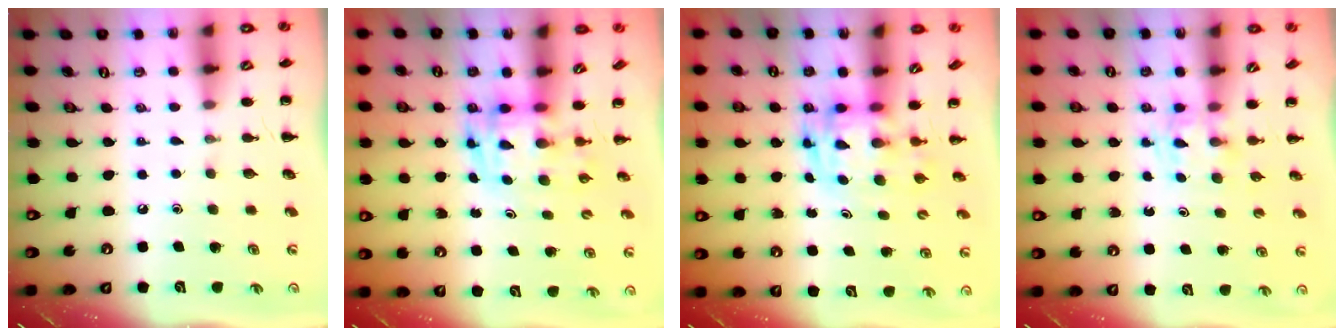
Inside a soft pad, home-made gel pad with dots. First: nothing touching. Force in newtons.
{"total": 3.6, "press": 3.6, "slide": 0.7}
{"total": 3.0, "press": 2.9, "slide": 0.6}
{"total": 2.8, "press": 2.6, "slide": 1.1}